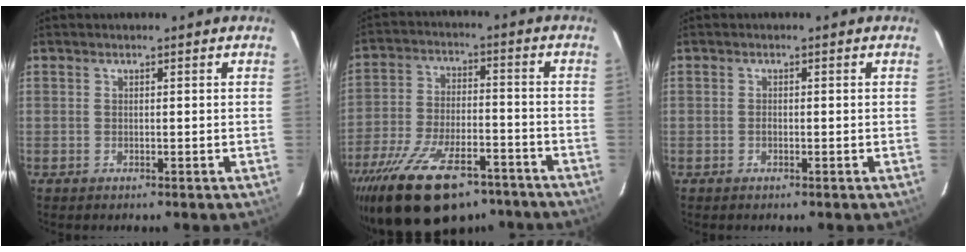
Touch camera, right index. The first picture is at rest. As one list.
[{"total": 22.3, "force": [-15.8, 9.4, 12.6], "torque": [-0.249, -0.025, -0.247]}, {"total": 0.6, "force": [-0.3, 0.5, 0.3], "torque": [-0.005, 0.002, -0.006]}]